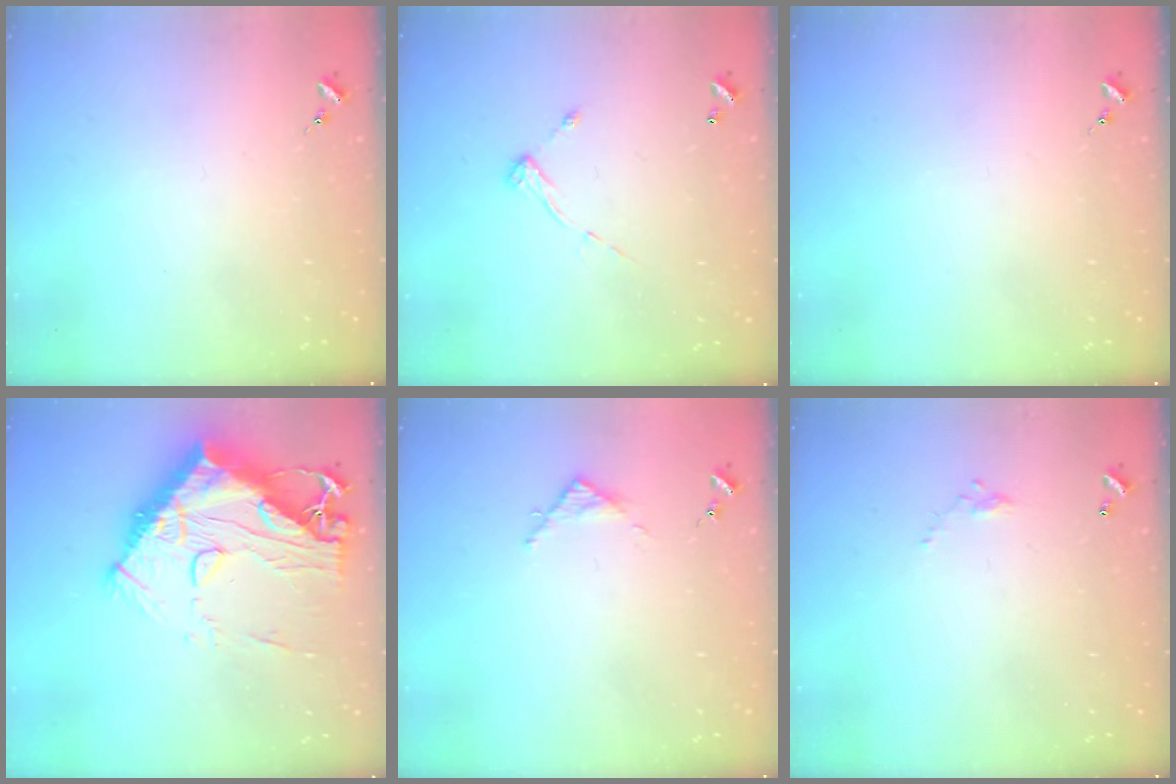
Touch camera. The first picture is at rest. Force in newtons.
{"total": 6.2, "press": 6.2, "slide": 0.3}
{"total": 0.0}
{"total": 23.2, "press": 23.1, "slide": 2.2}
{"total": 2.8, "press": 2.8, "slide": 0.4}
{"total": 4.0, "press": 4.0, "slide": 0.2}